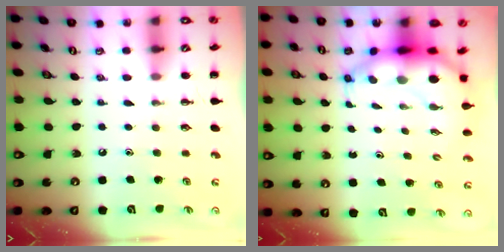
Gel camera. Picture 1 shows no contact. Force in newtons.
{"total": 6.4, "press": 6.1, "slide": 1.9}